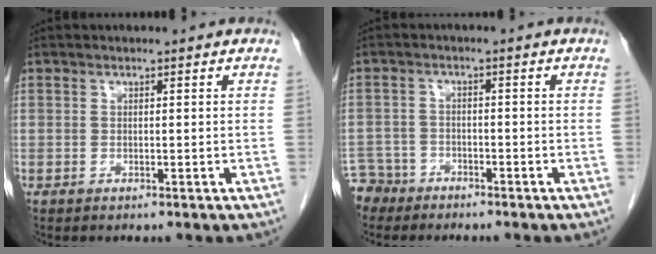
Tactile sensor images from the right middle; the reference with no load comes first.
{"total": 4.8, "force": [-4.2, 2.3, -0.7], "torque": [0.015, -0.001, -0.083]}